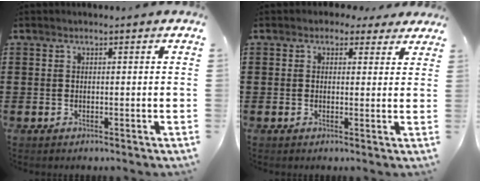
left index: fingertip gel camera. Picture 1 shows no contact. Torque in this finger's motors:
{"motor_torque": [2.14, 0.00, 0.36, 0.04]}